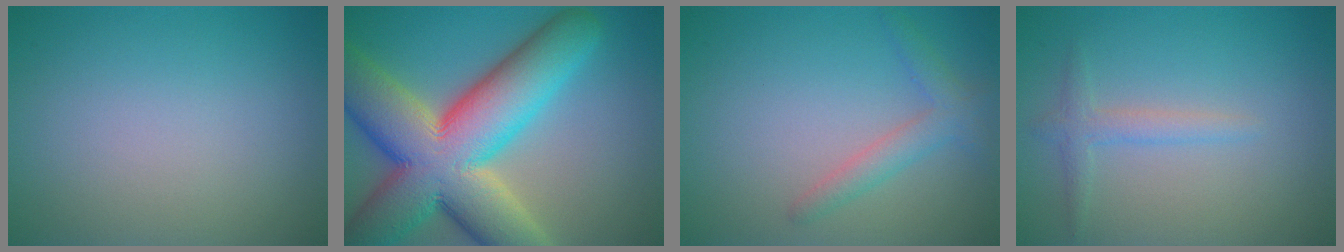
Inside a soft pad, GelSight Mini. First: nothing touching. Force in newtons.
{"total": 16.0, "press": 16.0, "slide": 1.2}
{"total": 2.3, "press": 2.3, "slide": 0.1}
{"total": 1.8, "press": 1.8, "slide": 0.1}